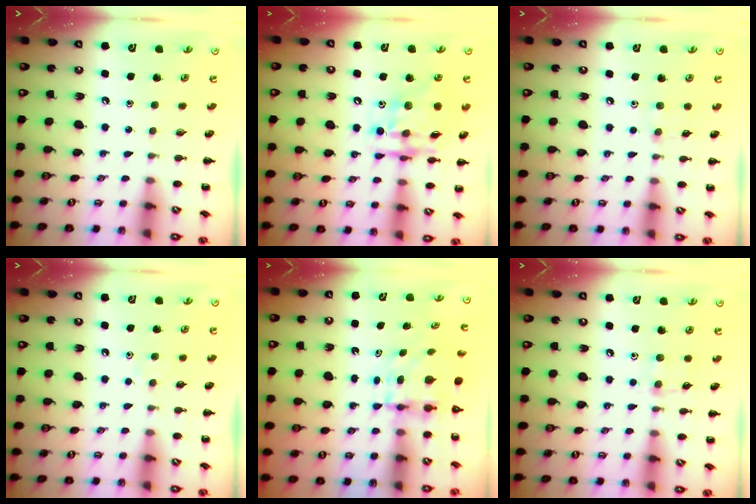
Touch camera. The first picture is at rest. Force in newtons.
{"total": 14.6, "press": 14.2, "slide": 3.5}
{"total": 3.2, "press": 3.1, "slide": 1.0}
{"total": 3.6, "press": 3.3, "slide": 1.3}
{"total": 4.6, "press": 4.5, "slide": 0.6}
{"total": 5.0, "press": 4.9, "slide": 1.2}